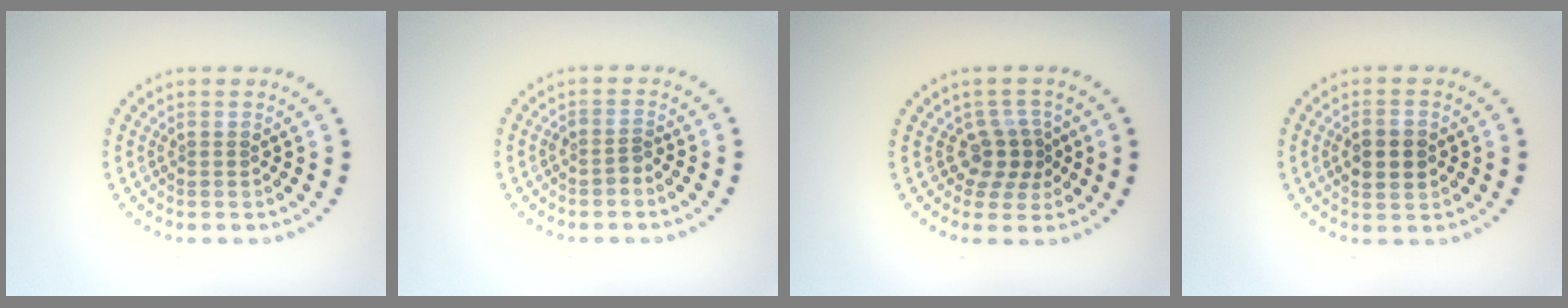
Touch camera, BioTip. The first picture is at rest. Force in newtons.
{"total": 1.0, "press": 0.8, "slide": 0.6}
{"total": 2.8, "press": 2.0, "slide": 1.9}
{"total": 3.8, "press": 3.8, "slide": 0.0}